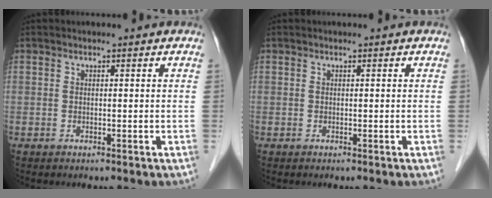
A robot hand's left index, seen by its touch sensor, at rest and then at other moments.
{"total": 0.0}